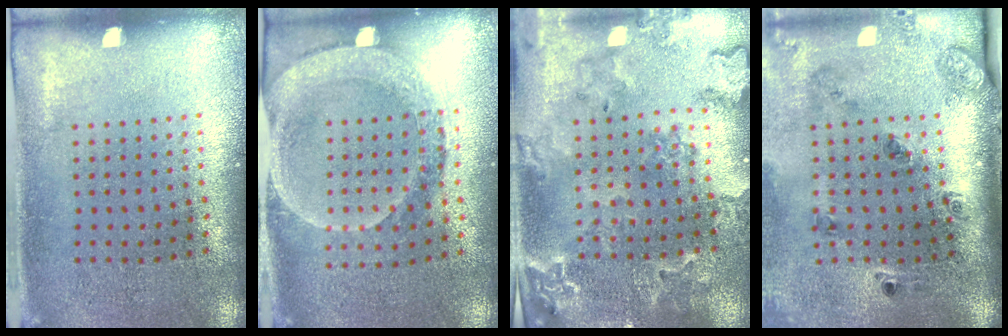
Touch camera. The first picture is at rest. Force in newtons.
{"total": 1.9, "press": 1.6, "slide": 0.9}
{"total": 1.9, "press": 1.9, "slide": 0.2}
{"total": 2.0, "press": 1.6, "slide": 1.3}